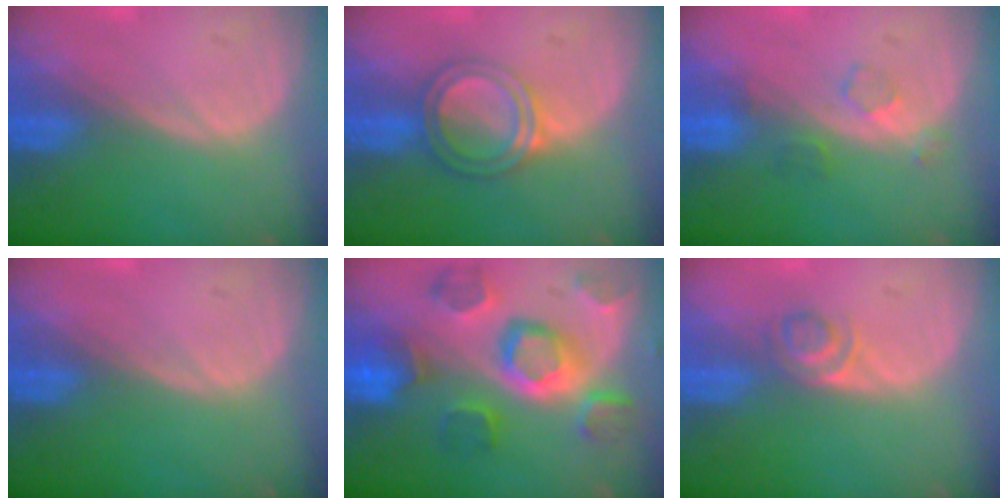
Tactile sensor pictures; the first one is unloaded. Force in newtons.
{"total": 5.2, "press": 4.7, "slide": 2.2}
{"total": 2.5, "press": 2.5, "slide": 0.3}
{"total": 0.0}
{"total": 11.1, "press": 9.9, "slide": 5.2}
{"total": 2.5, "press": 2.4, "slide": 0.8}